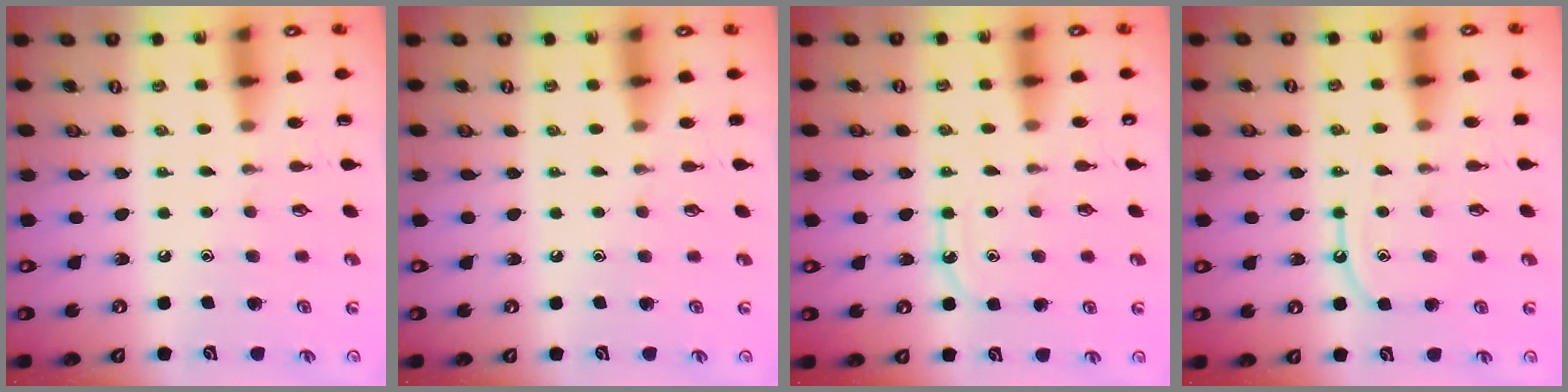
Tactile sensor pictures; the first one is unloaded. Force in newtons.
{"total": 0.0}
{"total": 6.4, "press": 6.3, "slide": 0.8}
{"total": 7.6, "press": 7.5, "slide": 0.8}